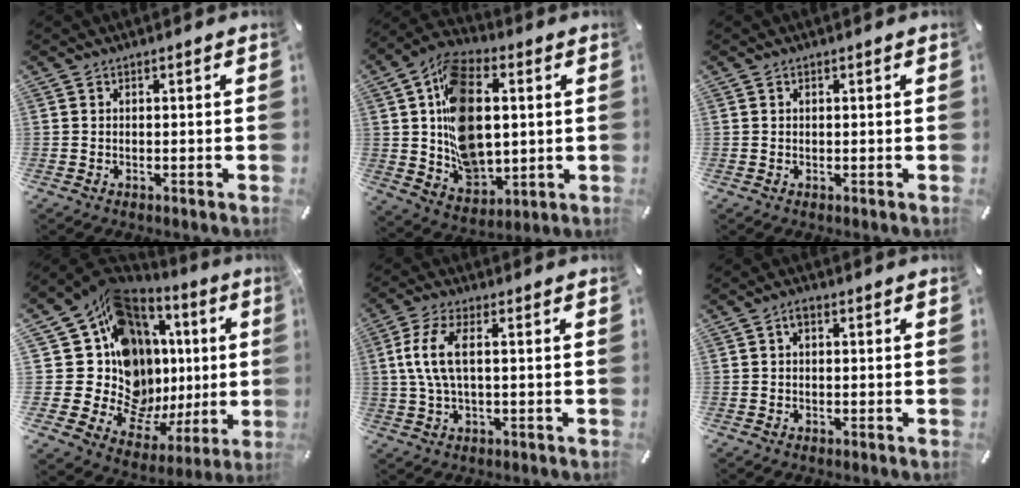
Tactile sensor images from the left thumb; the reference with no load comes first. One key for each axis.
{"total": 18.2, "fx": 3.0, "fy": 12.8, "fz": 12.6, "tx": -0.231, "ty": -0.004, "tz": 0.059}
{"total": 0.5, "fx": 0.2, "fy": 0.3, "fz": 0.3, "tx": -0.007, "ty": 0.001, "tz": 0.003}
{"total": 21.7, "fx": 4.0, "fy": 15.8, "fz": 14.3, "tx": -0.221, "ty": -0.100, "tz": 0.109}
{"total": 8.7, "fx": 1.2, "fy": 3.3, "fz": 8.0, "tx": -0.176, "ty": -0.006, "tz": 0.017}
{"total": 1.8, "fx": 0.4, "fy": 0.9, "fz": 1.5, "tx": -0.030, "ty": 0.007, "tz": 0.006}